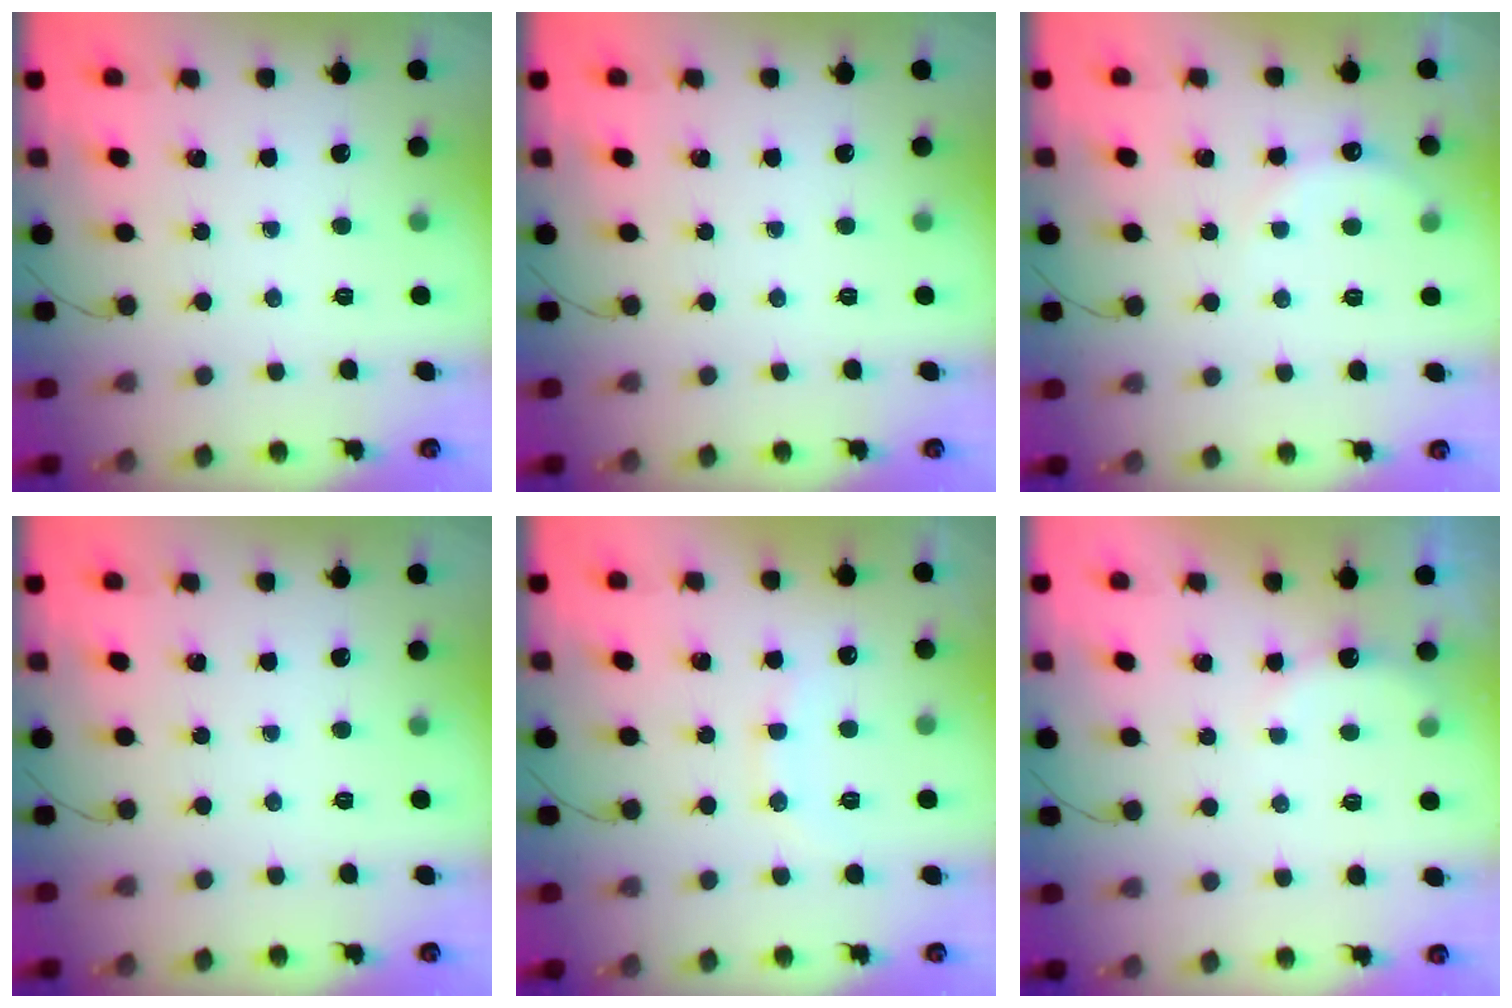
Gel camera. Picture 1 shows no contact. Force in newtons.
{"total": 0.0}
{"total": 3.9, "press": 3.7, "slide": 0.9}
{"total": 0.0}
{"total": 8.6, "press": 8.6, "slide": 0.6}
{"total": 5.7, "press": 5.6, "slide": 1.3}